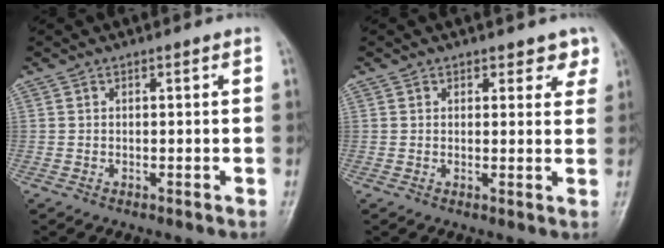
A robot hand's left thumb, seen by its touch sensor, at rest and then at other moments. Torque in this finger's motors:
{"motor_torque": [0.38, 0.55, -0.36, -0.42, -0.02]}